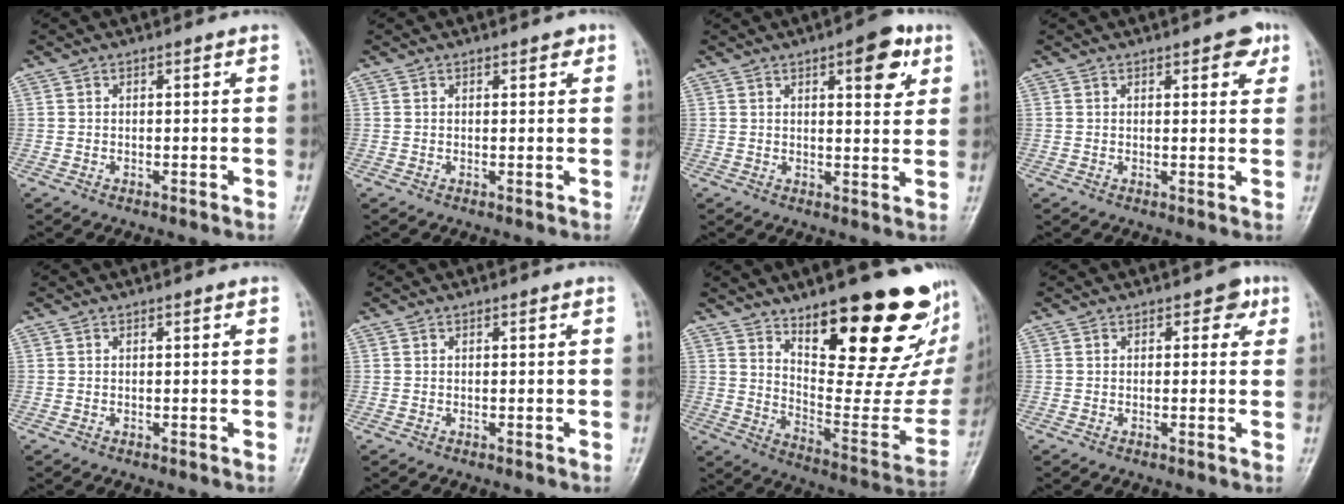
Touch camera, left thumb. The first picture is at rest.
{"total": 1.7, "force": [1.0, 0.8, 1.1], "torque": [-0.005, -0.002, 0.010]}
{"total": 8.2, "force": [3.9, 3.1, 6.5], "torque": [-0.063, -0.014, 0.046]}
{"total": 4.3, "force": [2.2, 1.8, 3.3], "torque": [-0.022, -0.006, 0.021]}
{"total": 0.0}
{"total": 0.0}
{"total": 27.9, "force": [16.9, 9.4, 20.2], "torque": [-0.230, -0.094, 0.259]}
{"total": 2.6, "force": [1.0, 1.8, 1.6], "torque": [0.005, 0.002, 0.003]}